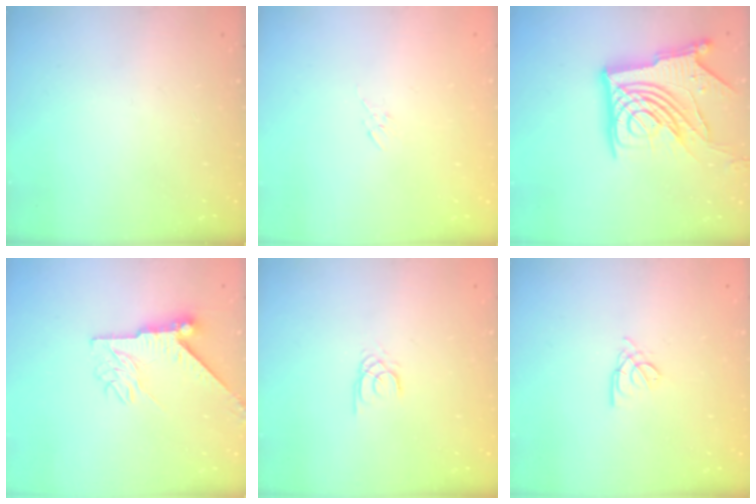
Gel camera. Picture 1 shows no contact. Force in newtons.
{"total": 2.7, "press": 2.7, "slide": 0.5}
{"total": 21.1, "press": 21.0, "slide": 2.7}
{"total": 9.0, "press": 9.0, "slide": 0.6}
{"total": 1.7, "press": 1.7, "slide": 0.2}
{"total": 2.6, "press": 2.5, "slide": 0.5}